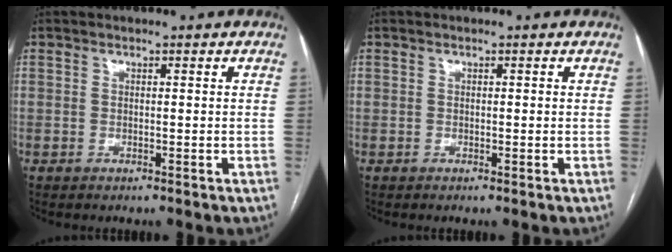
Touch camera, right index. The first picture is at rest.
{"total": 0.0}